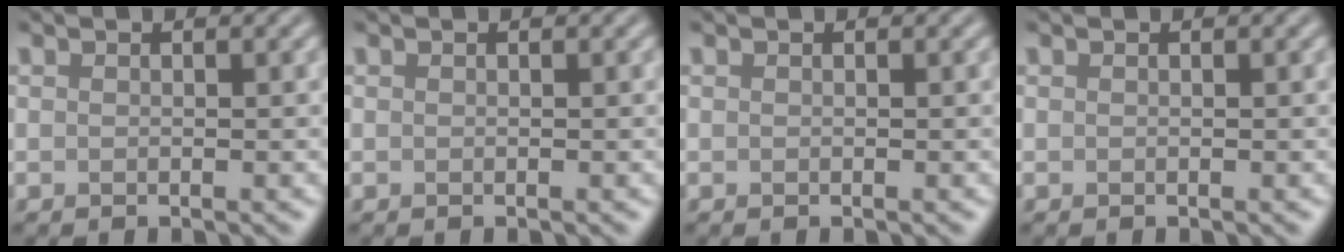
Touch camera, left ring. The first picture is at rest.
{"total": 0.0}
{"total": 0.0}
{"total": 0.0}